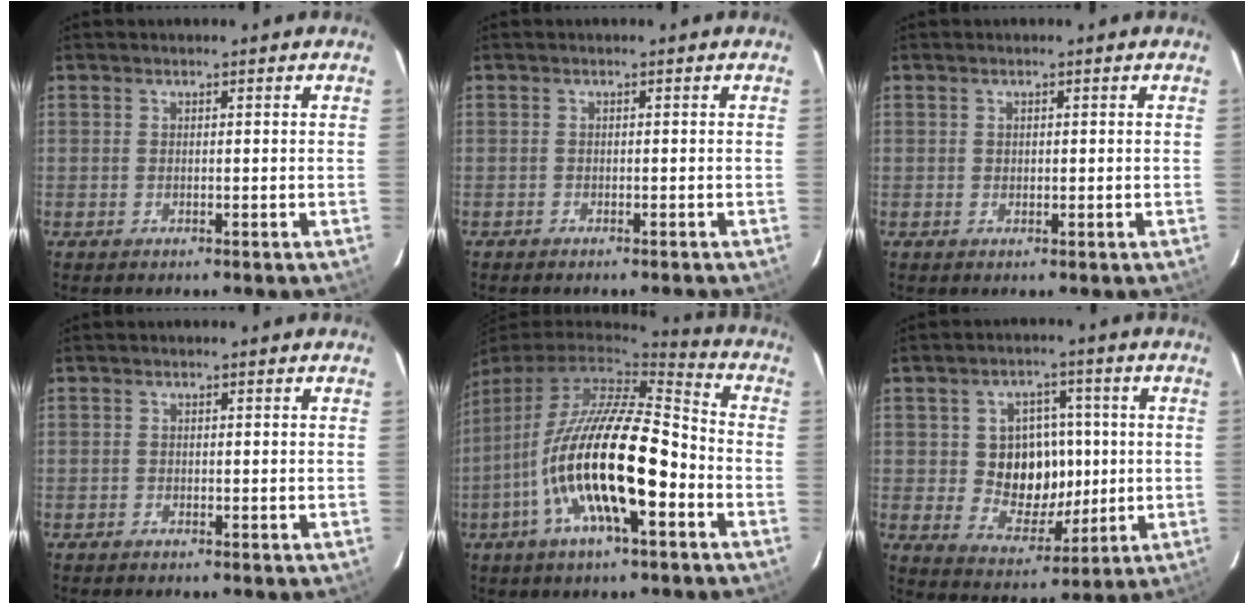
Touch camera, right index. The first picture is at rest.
{"total": 1.0, "force": [-1.0, 0.2, 0.2], "torque": [-0.011, 0.000, -0.016]}
{"total": 0.6, "force": [0.1, 0.6, 0.2], "torque": [-0.001, 0.002, 0.002]}
{"total": 0.5, "force": [-0.5, 0.2, 0.0], "torque": [-0.001, 0.004, -0.011]}
{"total": 19.6, "force": [-6.6, 5.3, 17.6], "torque": [-0.324, -0.023, -0.126]}
{"total": 10.6, "force": [0.2, 9.0, 5.6], "torque": [-0.113, 0.011, 0.019]}